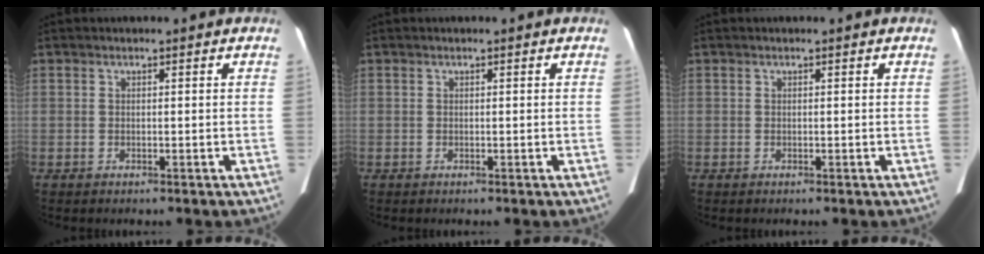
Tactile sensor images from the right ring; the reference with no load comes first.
{"total": 0.0}
{"total": 0.0}